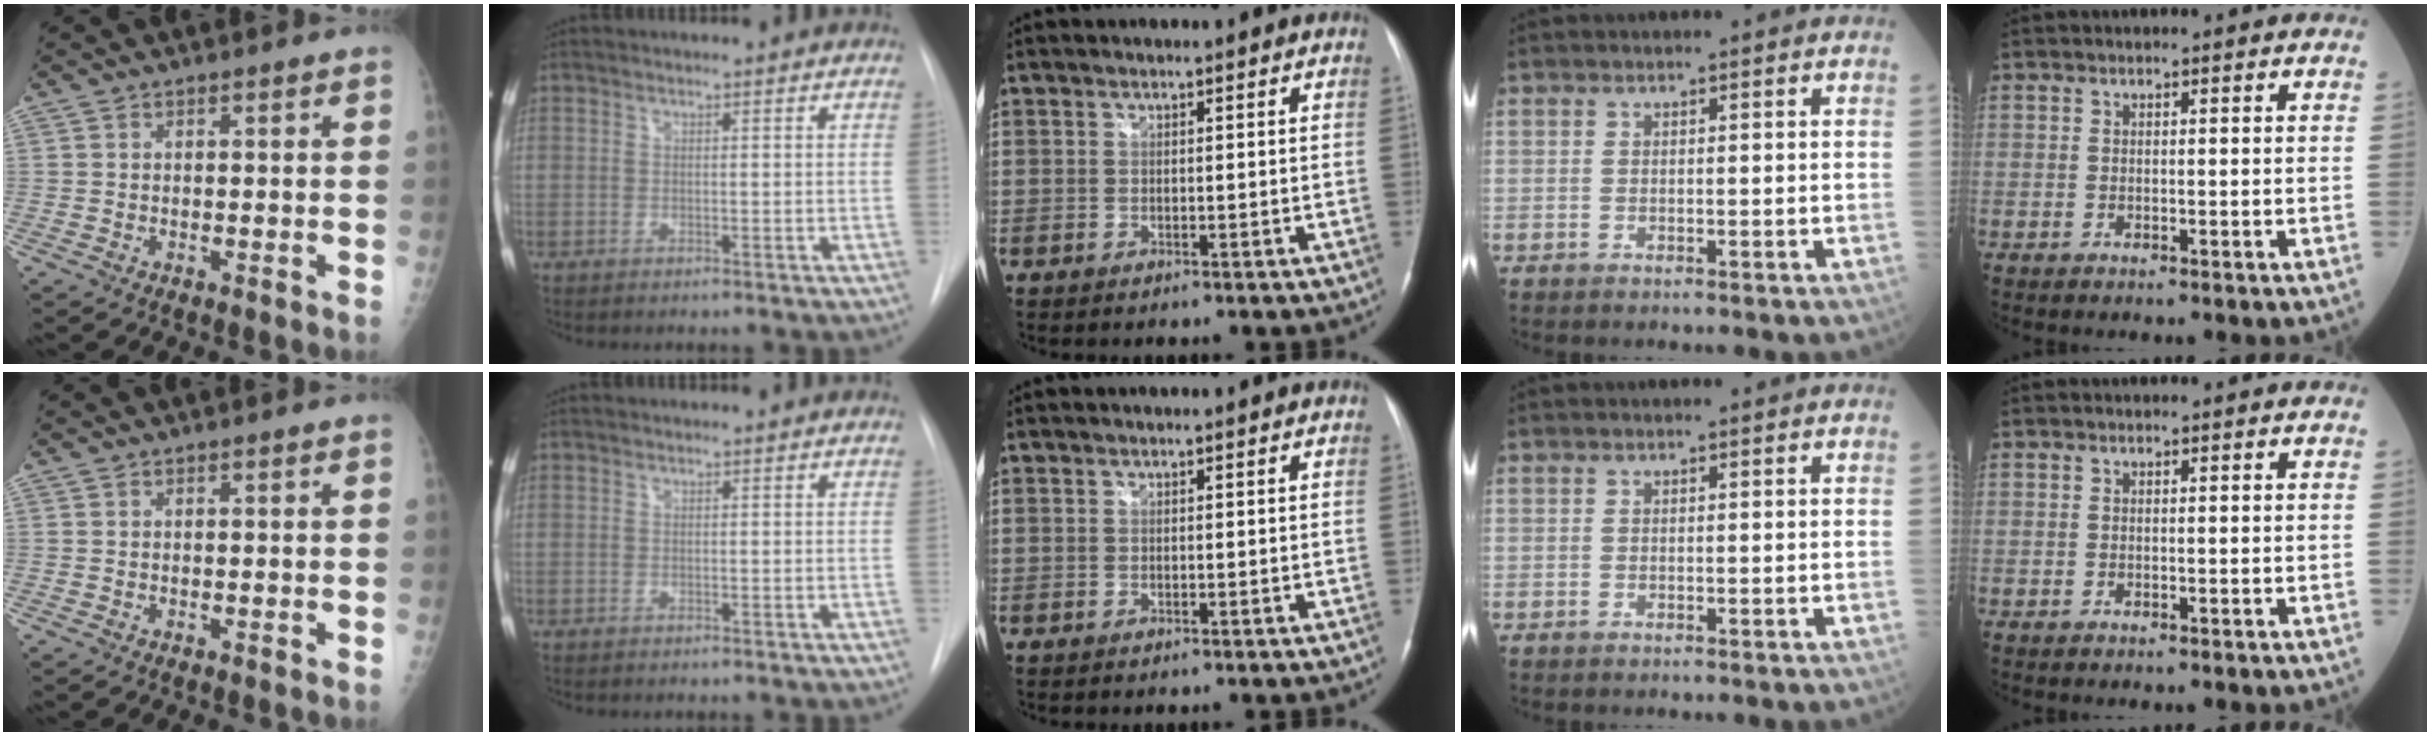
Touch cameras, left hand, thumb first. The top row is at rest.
{"index": {"total": 1.6, "force": [-1.6, -0.2, -0.3], "torque": [0.006, -0.004, -0.025]}}